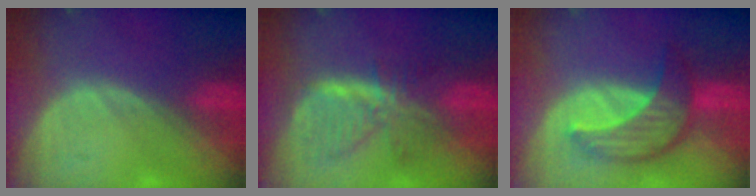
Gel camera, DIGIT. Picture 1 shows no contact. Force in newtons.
{"total": 7.8, "press": 7.0, "slide": 3.4}
{"total": 7.8, "press": 7.5, "slide": 2.3}